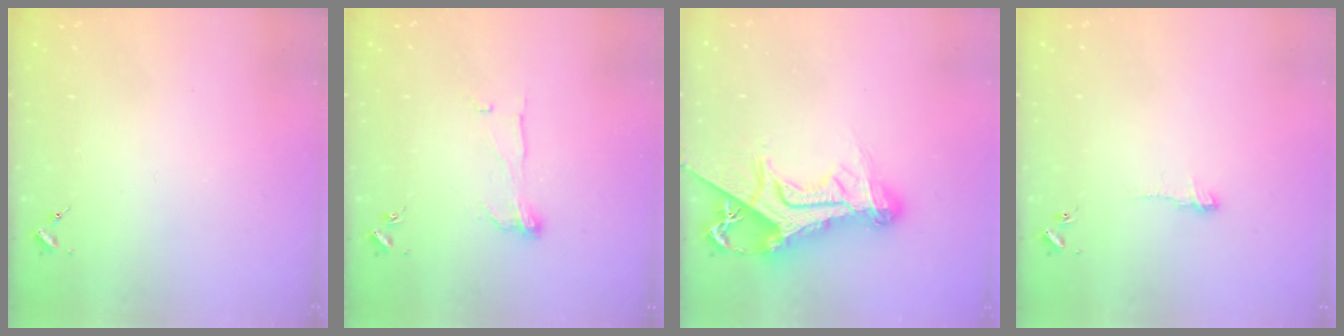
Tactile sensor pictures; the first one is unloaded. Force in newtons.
{"total": 7.9, "press": 7.8, "slide": 0.3}
{"total": 19.0, "press": 18.9, "slide": 1.9}
{"total": 4.3, "press": 4.3, "slide": 0.5}